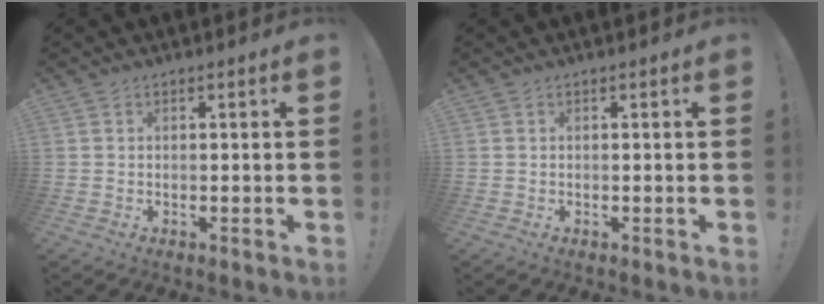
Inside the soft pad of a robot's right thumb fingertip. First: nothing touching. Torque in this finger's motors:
{"motor_torque": [-0.01, 0.01, 0.00, 0.00, 0.02]}